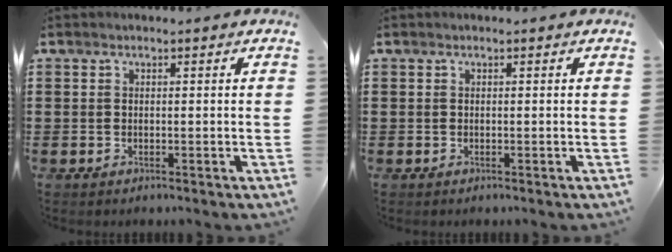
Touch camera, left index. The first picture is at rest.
{"total": 0.0}